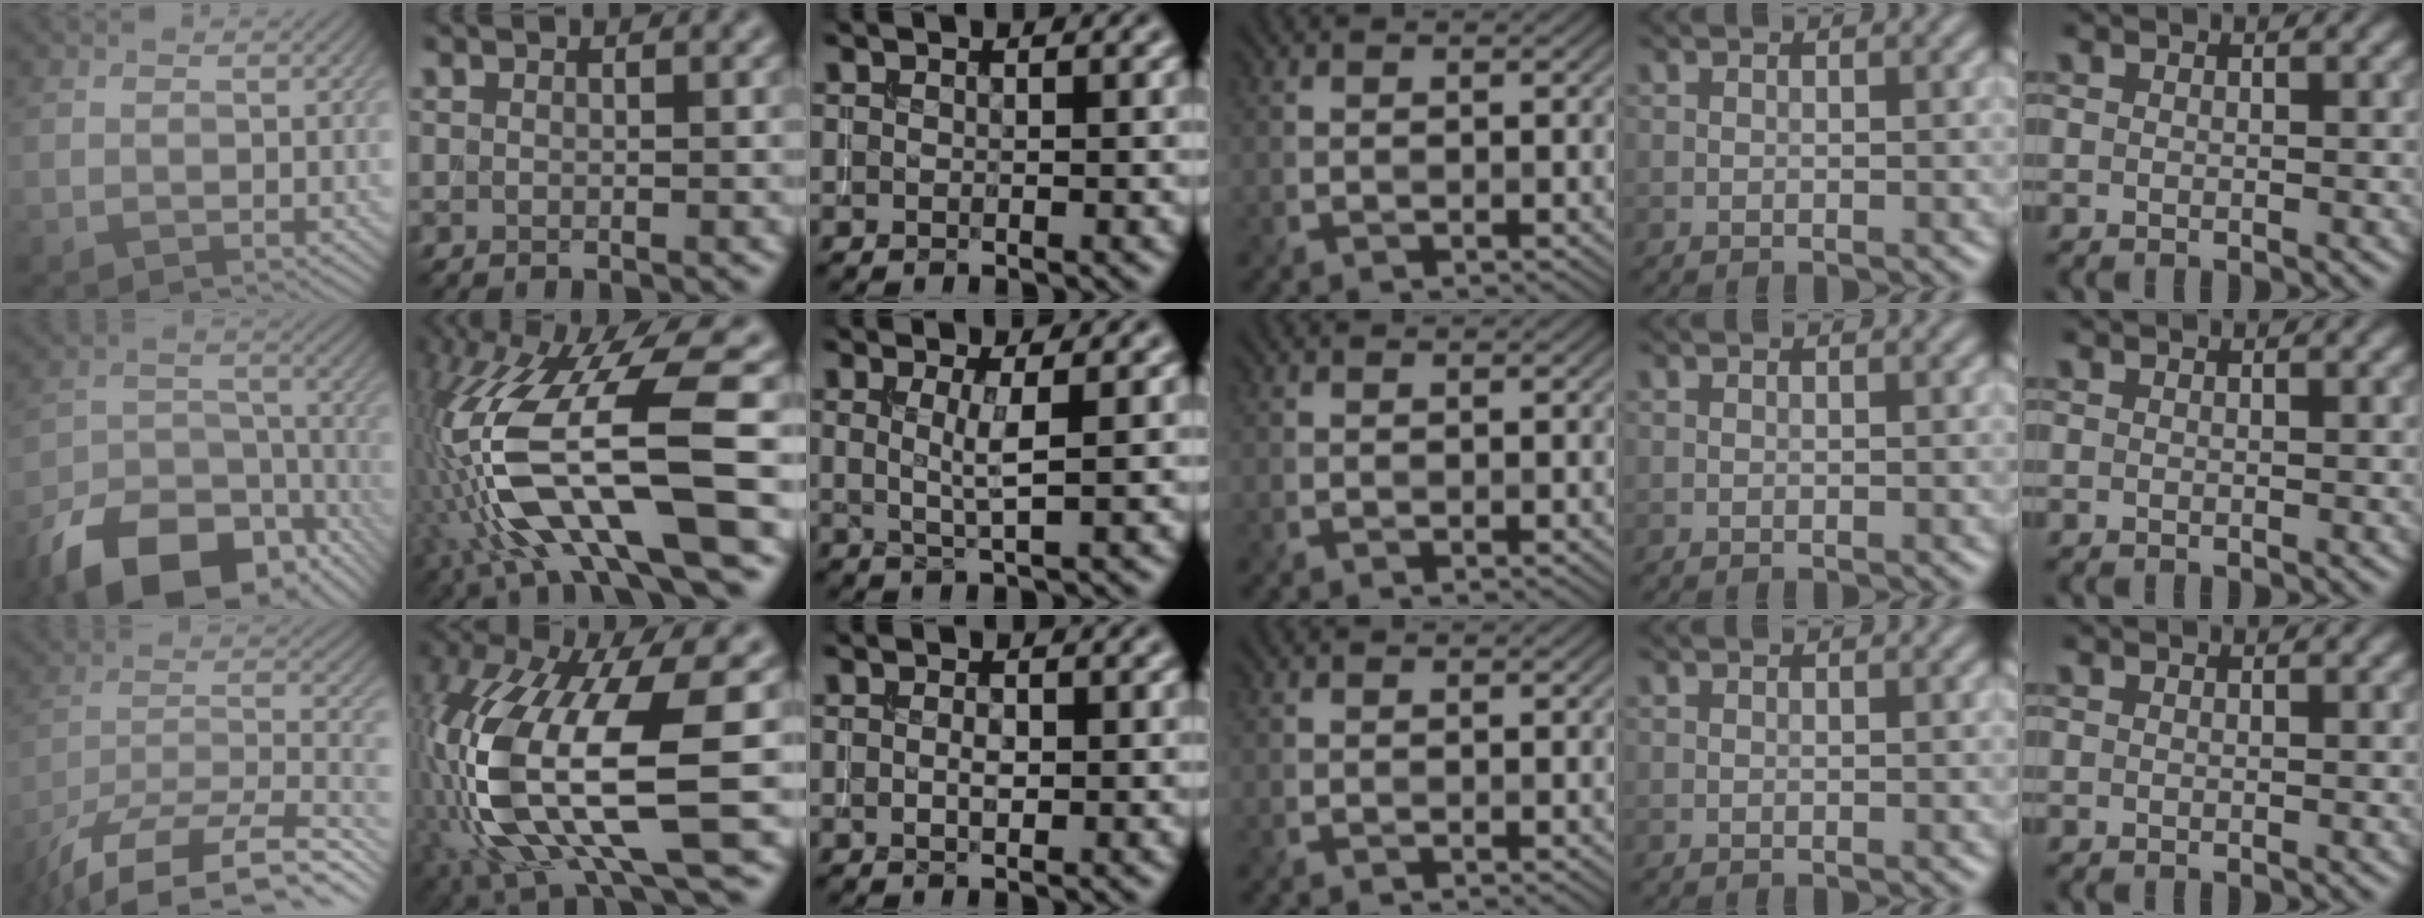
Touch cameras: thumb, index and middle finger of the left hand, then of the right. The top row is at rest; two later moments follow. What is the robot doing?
{"motion": "insert", "object": "drawer"}